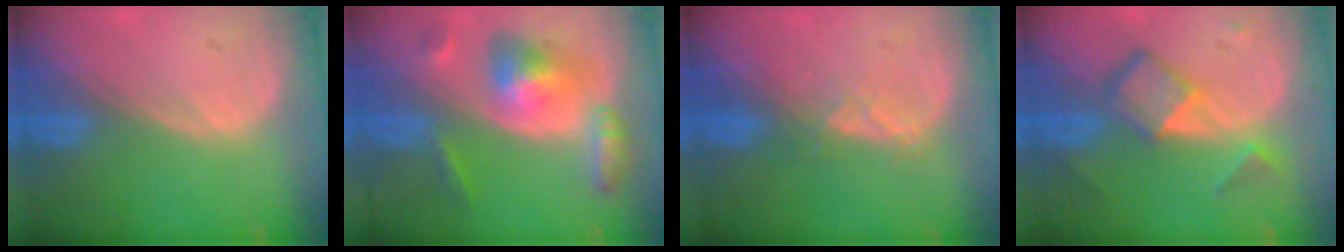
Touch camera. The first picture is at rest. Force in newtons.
{"total": 8.2, "press": 8.2, "slide": 0.5}
{"total": 2.6, "press": 2.5, "slide": 0.8}
{"total": 6.9, "press": 5.9, "slide": 3.5}